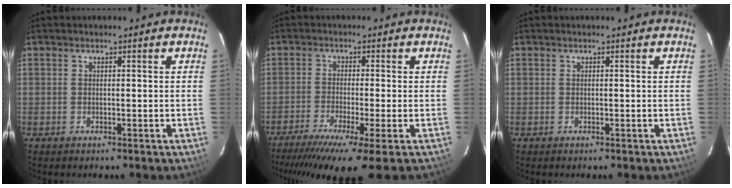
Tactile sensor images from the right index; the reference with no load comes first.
{"total": 11.0, "force": [-8.1, -0.3, 7.5], "torque": [-0.160, -0.037, -0.137]}
{"total": 0.0}